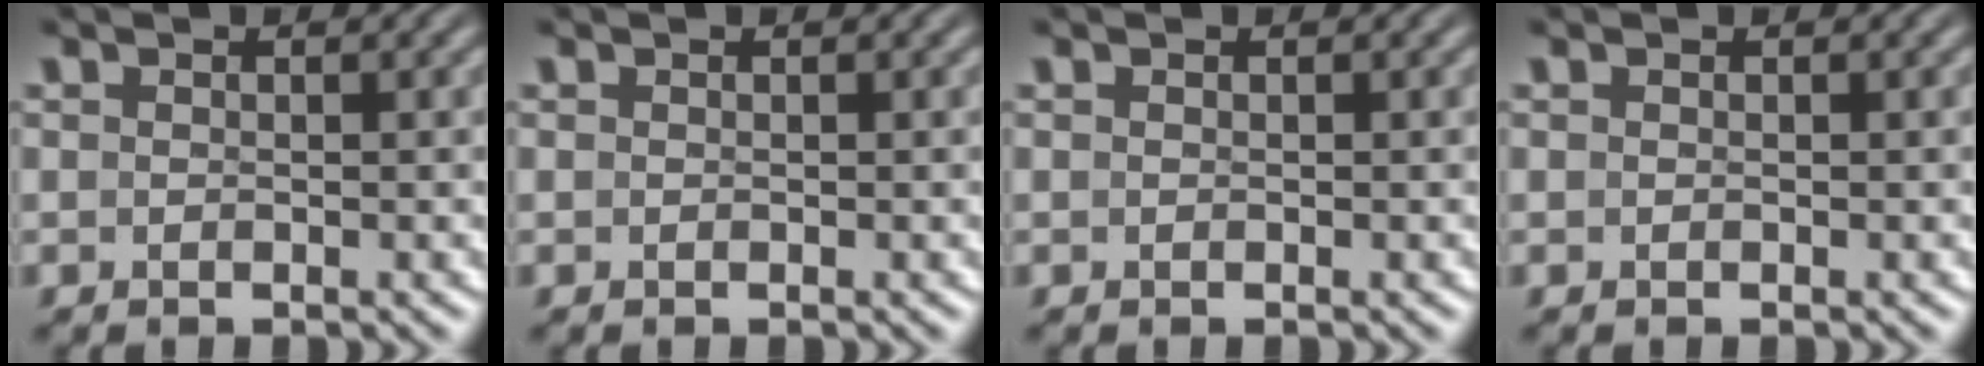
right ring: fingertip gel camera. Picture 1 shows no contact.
{"total": 0.0}
{"total": 0.0}
{"total": 0.0}